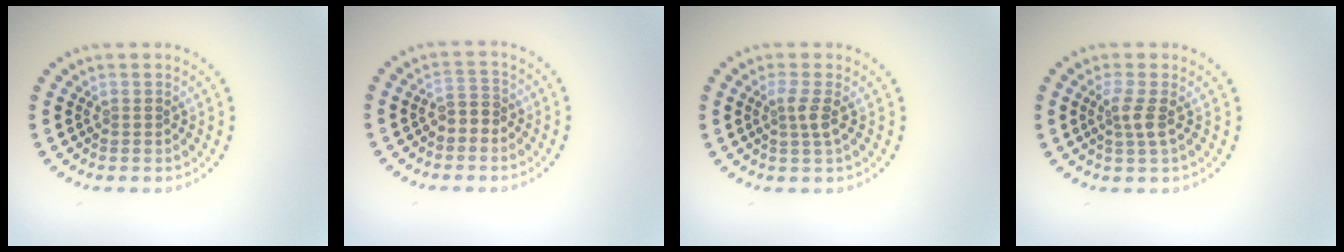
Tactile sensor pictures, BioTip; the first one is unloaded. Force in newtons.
{"total": 1.6, "press": 1.3, "slide": 0.8}
{"total": 1.8, "press": 1.4, "slide": 1.2}
{"total": 1.9, "press": 1.5, "slide": 1.1}